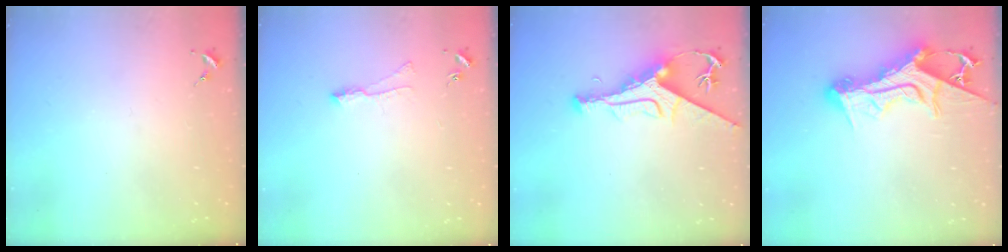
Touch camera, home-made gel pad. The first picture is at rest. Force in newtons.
{"total": 6.5, "press": 6.5, "slide": 0.6}
{"total": 10.7, "press": 10.6, "slide": 1.4}
{"total": 15.5, "press": 15.5, "slide": 1.3}